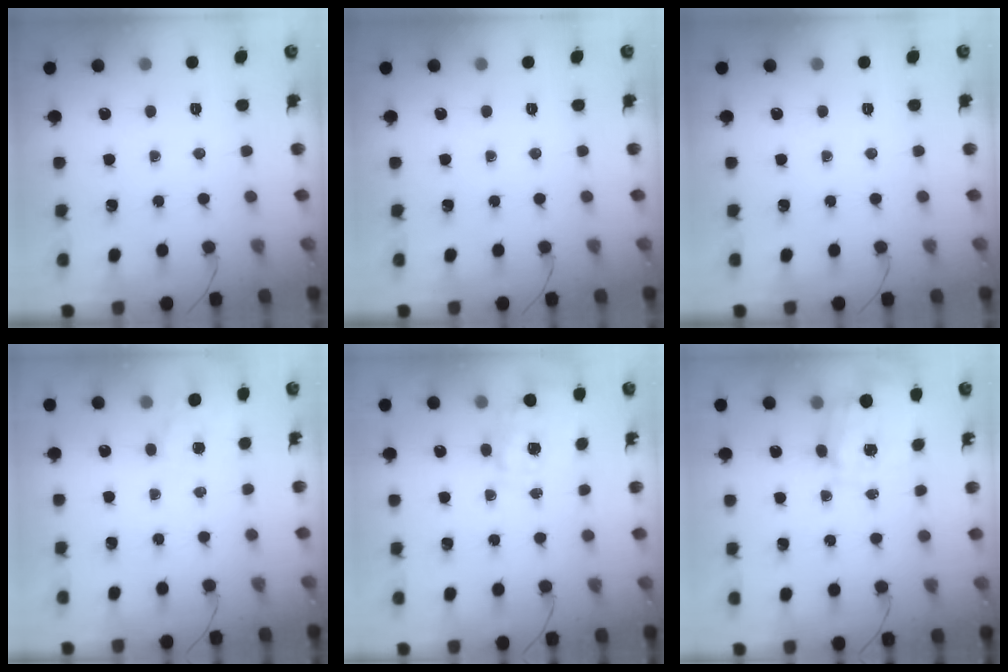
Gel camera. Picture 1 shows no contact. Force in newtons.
{"total": 0.0}
{"total": 0.0}
{"total": 4.7, "press": 4.5, "slide": 1.4}
{"total": 2.3, "press": 2.2, "slide": 0.6}
{"total": 2.7, "press": 2.5, "slide": 1.1}